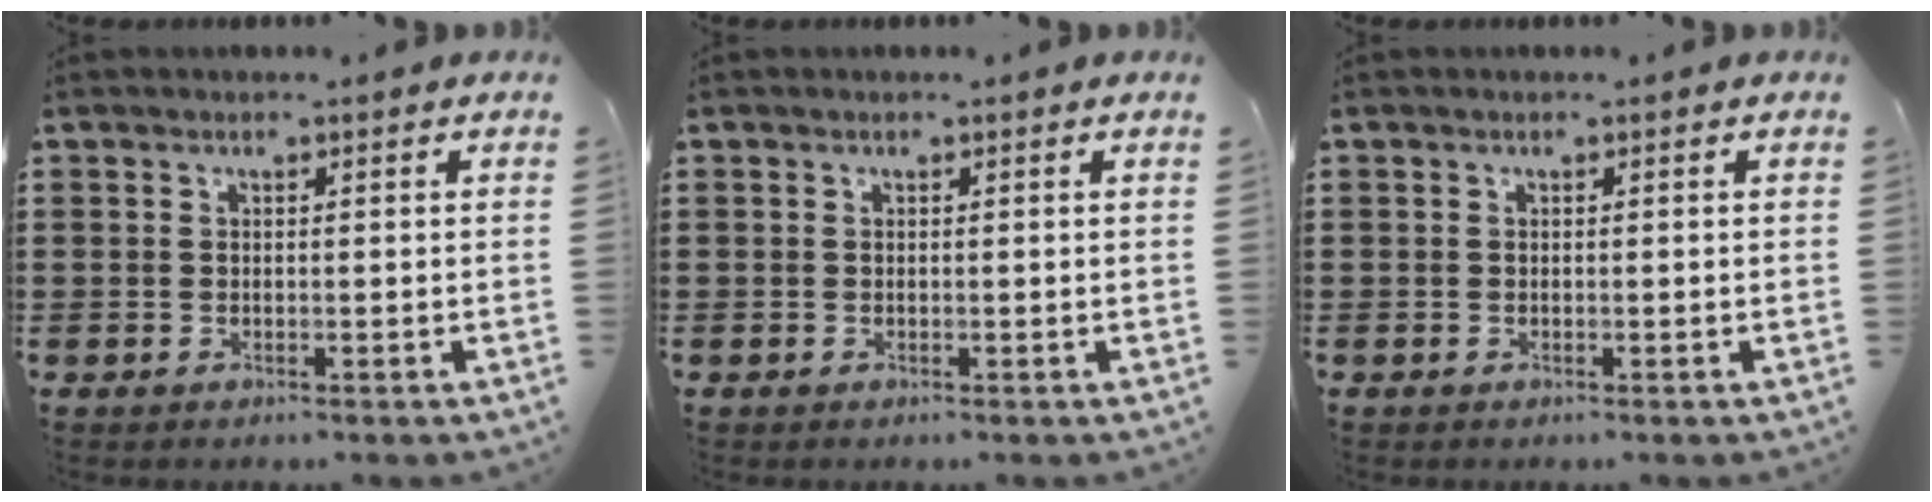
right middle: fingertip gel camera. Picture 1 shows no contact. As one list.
[{"total": 0.0}, {"total": 0.0}]